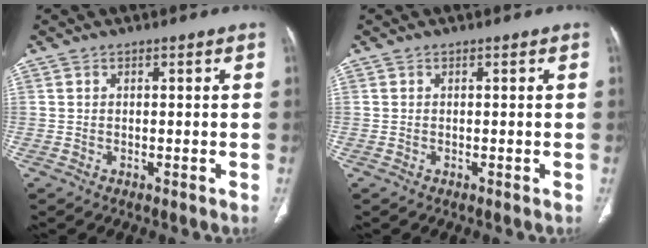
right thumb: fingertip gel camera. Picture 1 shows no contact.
{"total": 0.0}